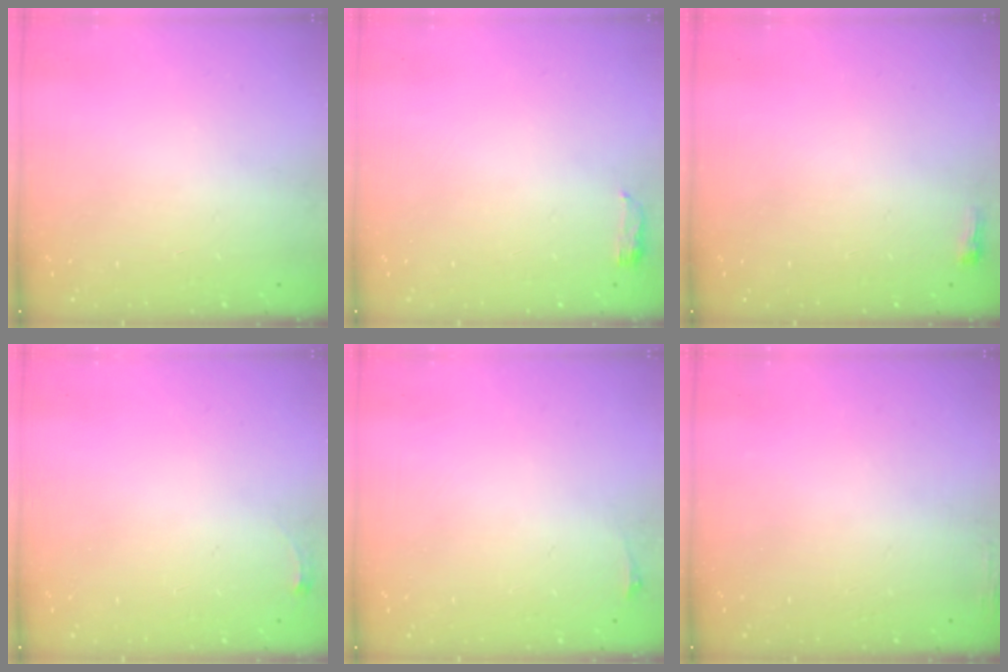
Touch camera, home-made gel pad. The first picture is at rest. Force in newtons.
{"total": 3.7, "press": 3.5, "slide": 1.3}
{"total": 2.6, "press": 2.5, "slide": 0.6}
{"total": 2.8, "press": 2.8, "slide": 0.4}
{"total": 2.8, "press": 2.1, "slide": 1.9}
{"total": 3.1, "press": 3.0, "slide": 0.8}